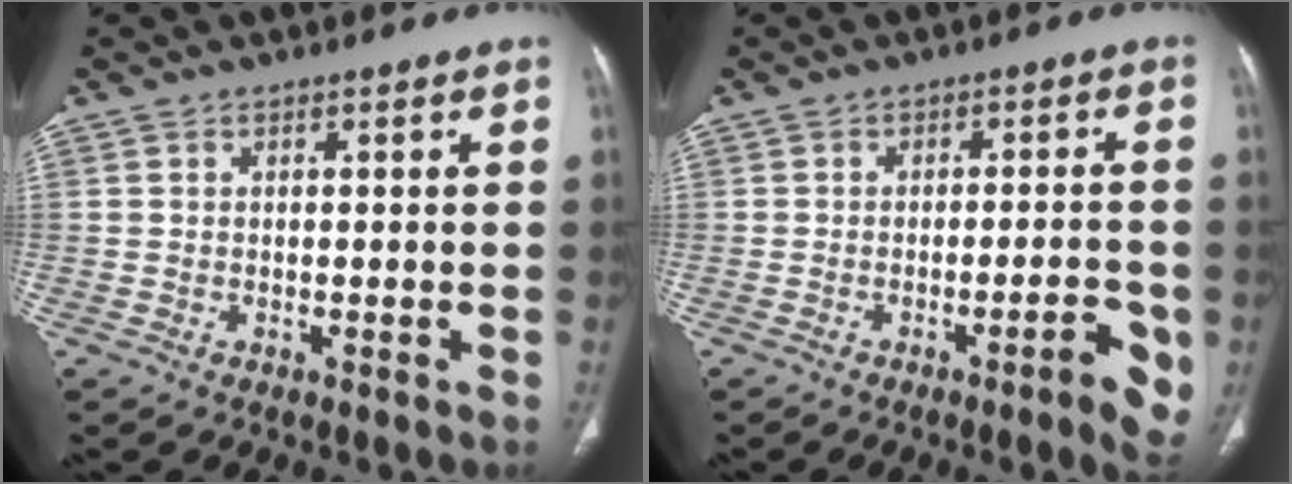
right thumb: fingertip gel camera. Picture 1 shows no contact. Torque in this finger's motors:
{"motor_torque": [-0.74, 0.08, -0.11, 0.08, 0.00]}